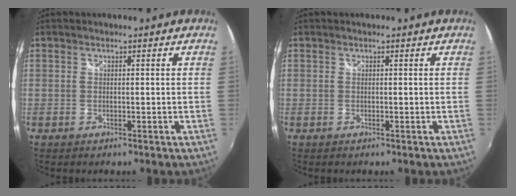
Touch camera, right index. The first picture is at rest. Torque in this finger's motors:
{"motor_torque": [-0.02, 0.02, 0.01, 0.00]}